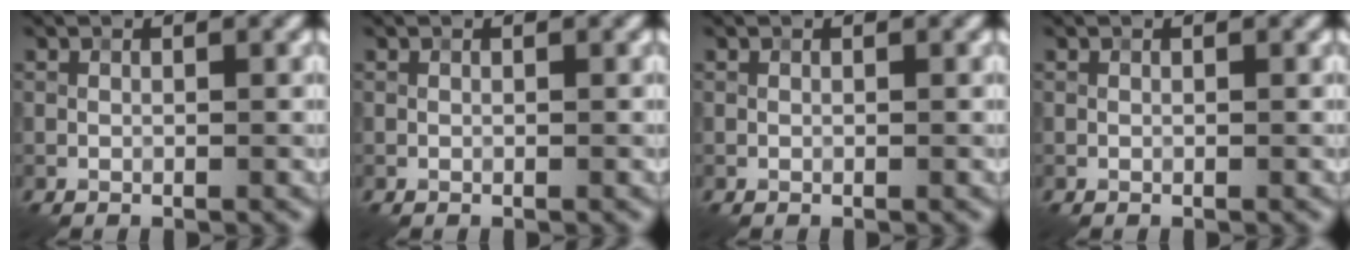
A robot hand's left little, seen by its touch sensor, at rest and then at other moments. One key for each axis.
{"total": 0.0}
{"total": 0.0}
{"total": 0.0}